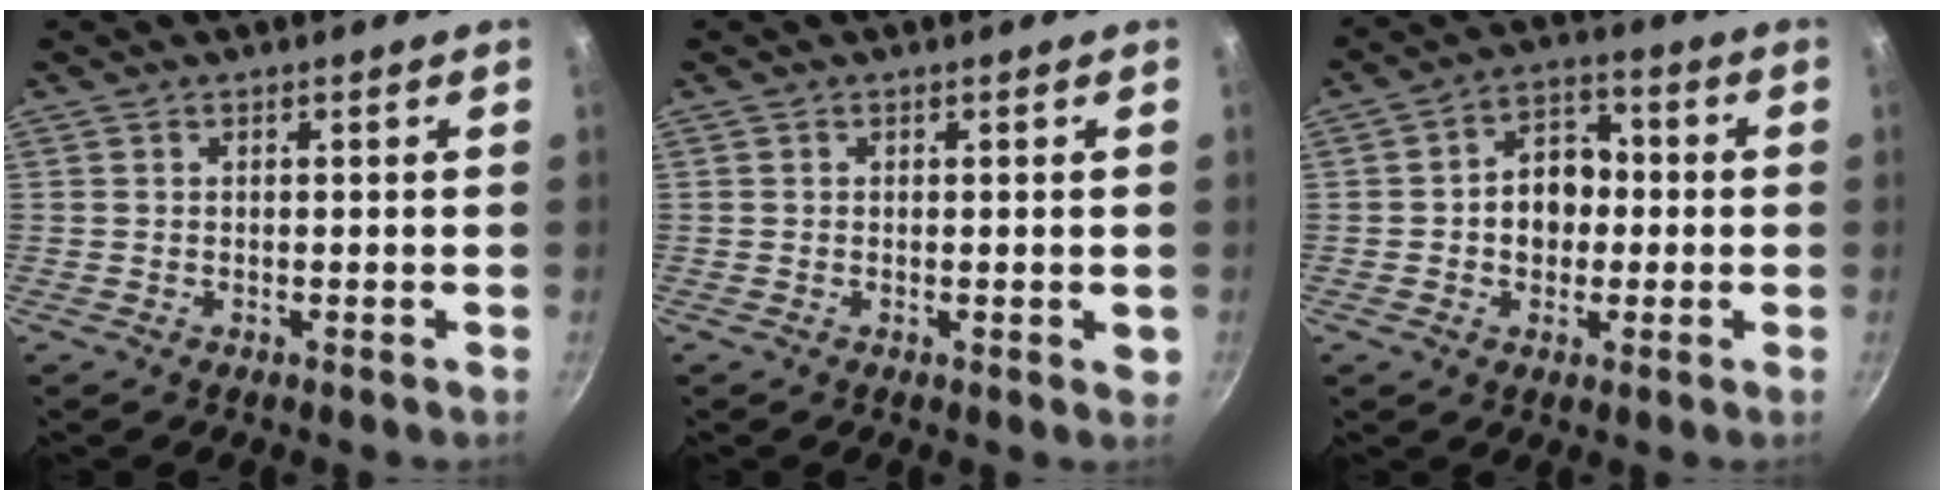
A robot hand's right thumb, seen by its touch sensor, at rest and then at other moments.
{"total": 1.3, "force": [0.0, 0.4, 1.2], "torque": [-0.015, -0.002, -0.002]}
{"total": 9.1, "force": [-0.3, 7.2, 5.7], "torque": [-0.039, 0.019, -0.014]}